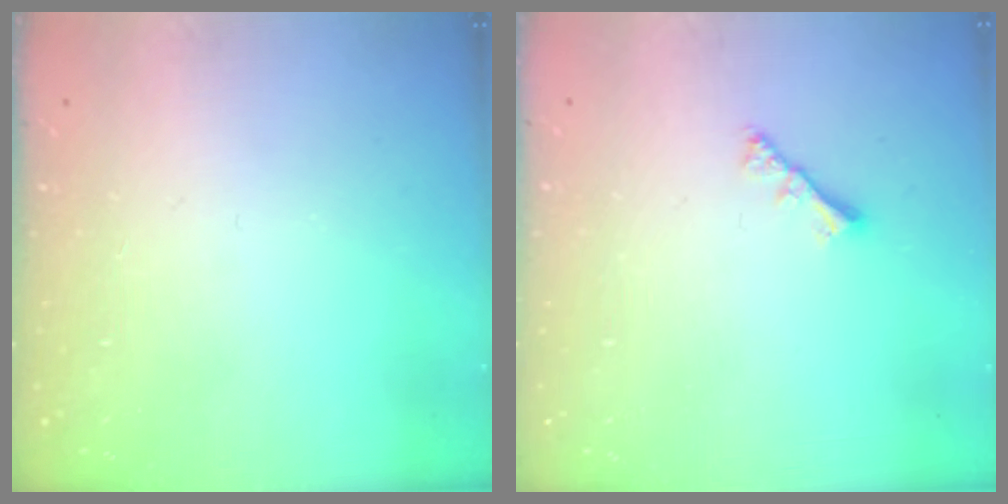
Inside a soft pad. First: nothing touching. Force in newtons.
{"total": 2.4, "press": 2.4, "slide": 0.6}